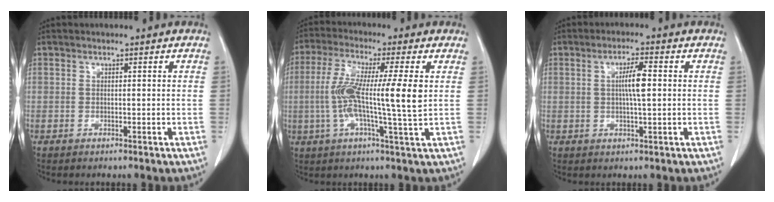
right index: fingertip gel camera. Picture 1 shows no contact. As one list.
[{"total": 12.3, "force": [0.7, 0.2, 12.3], "torque": [-0.235, 0.002, 0.002]}, {"total": 4.5, "force": [0.4, 0.3, 4.4], "torque": [-0.080, 0.001, 0.007]}]